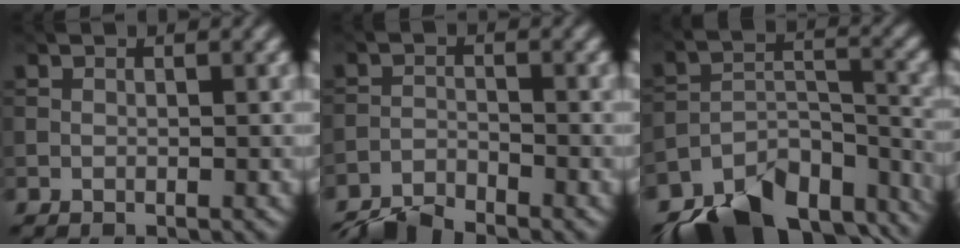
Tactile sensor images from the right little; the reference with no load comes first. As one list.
[{"total": 4.2, "force": [-4.0, 0.5, 1.1], "torque": [-0.022, -0.006, -0.083]}, {"total": 13.6, "force": [-10.9, 6.0, 5.4], "torque": [-0.102, -0.007, -0.154]}]